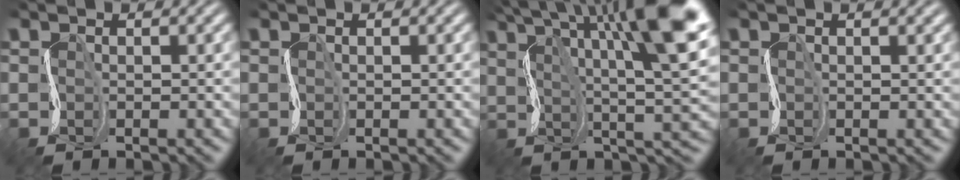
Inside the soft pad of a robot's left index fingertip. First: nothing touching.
{"total": 0.0}
{"total": 14.8, "force": [6.7, 3.9, 12.6], "torque": [-0.212, 0.013, 0.108]}
{"total": 1.3, "force": [0.8, 0.3, 1.0], "torque": [-0.011, 0.004, 0.006]}